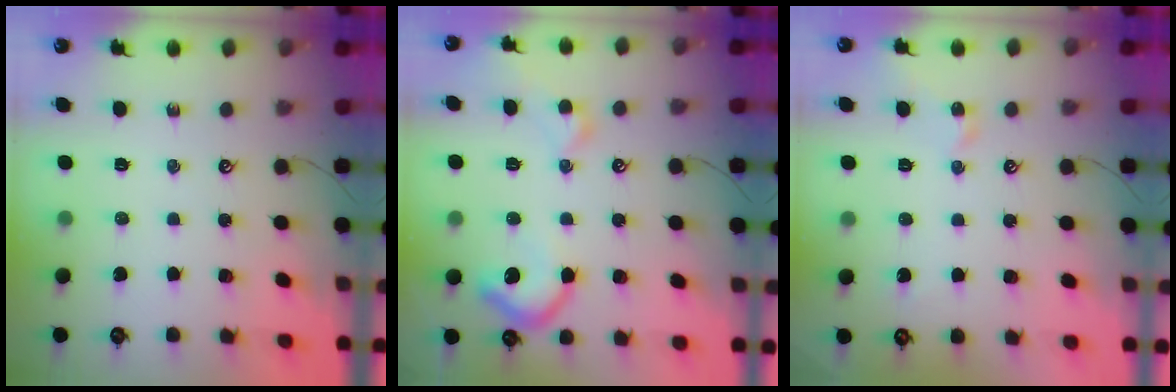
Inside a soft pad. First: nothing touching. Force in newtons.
{"total": 8.0, "press": 7.9, "slide": 1.2}
{"total": 1.6, "press": 1.5, "slide": 0.4}